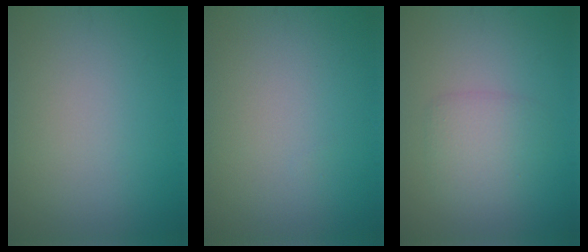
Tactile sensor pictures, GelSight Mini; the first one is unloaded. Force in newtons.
{"total": 0.0}
{"total": 2.5, "press": 2.5, "slide": 0.3}